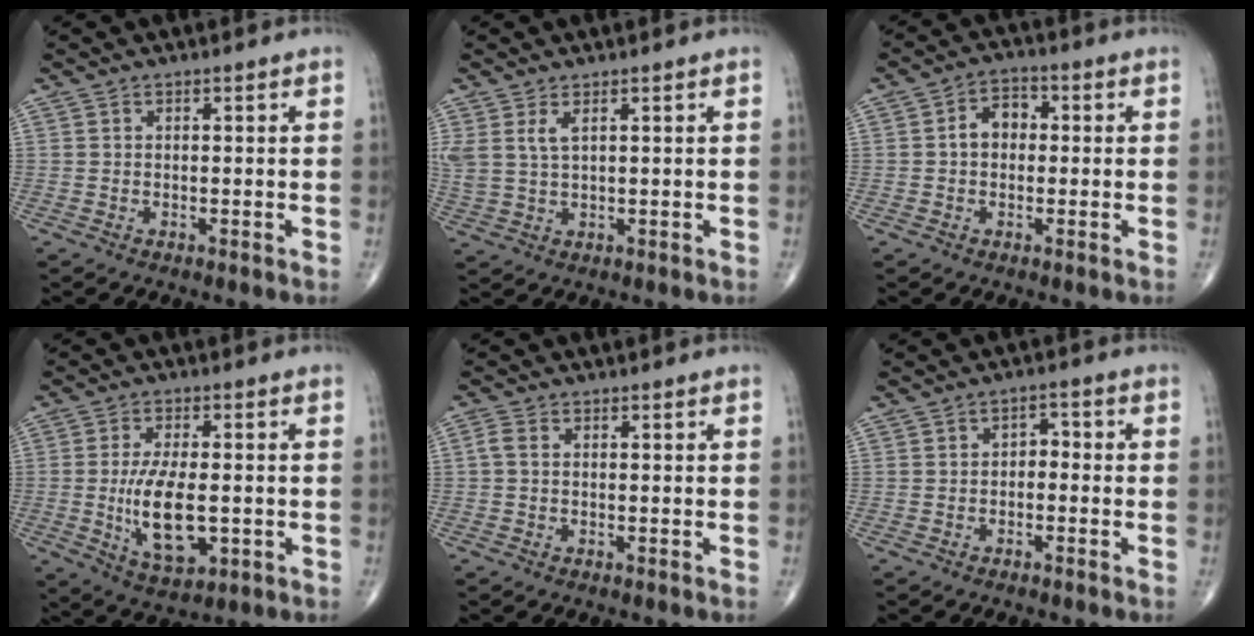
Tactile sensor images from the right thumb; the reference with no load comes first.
{"total": 4.3, "force": [1.9, 1.7, 3.4], "torque": [-0.086, -0.001, 0.048]}
{"total": 5.2, "force": [0.1, 3.8, 3.4], "torque": [-0.043, 0.020, -0.008]}
{"total": 11.6, "force": [-1.6, 5.3, 10.2], "torque": [-0.179, -0.010, -0.019]}
{"total": 1.7, "force": [0.0, 1.0, 1.3], "torque": [-0.030, 0.003, -0.004]}
{"total": 2.5, "force": [-0.8, 1.7, 1.7], "torque": [-0.008, 0.020, -0.022]}